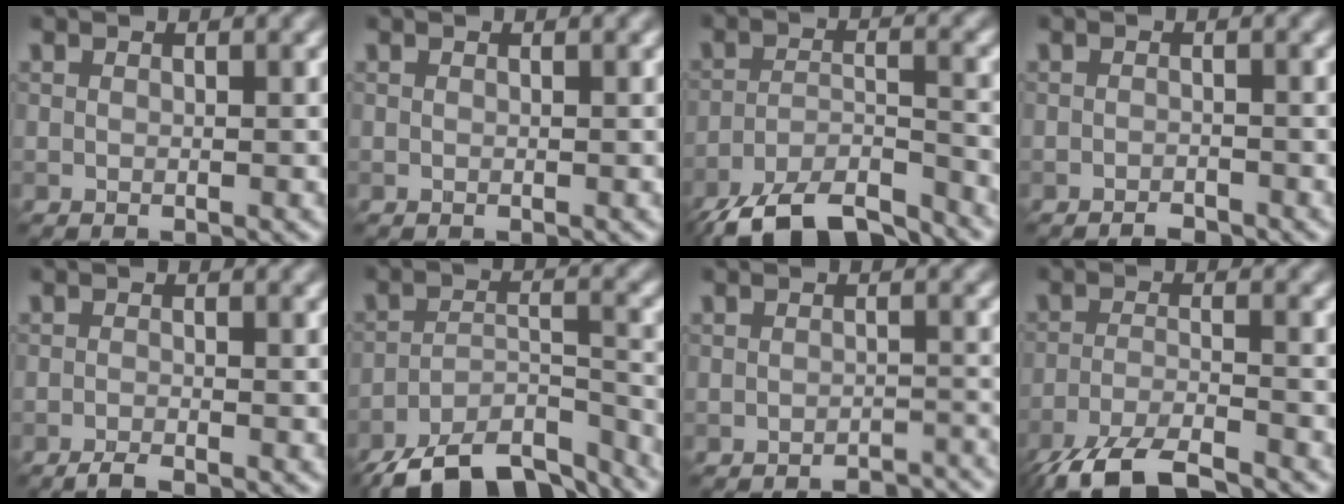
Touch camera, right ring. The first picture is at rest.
{"total": 0.0}
{"total": 9.5, "force": [-8.2, 2.0, 4.3], "torque": [-0.082, -0.005, -0.143]}
{"total": 1.1, "force": [-1.0, 0.0, 0.2], "torque": [-0.003, 0.006, -0.018]}
{"total": 1.3, "force": [-1.2, -0.1, 0.6], "torque": [-0.017, 0.004, -0.026]}
{"total": 11.1, "force": [-9.6, 3.0, 4.8], "torque": [-0.094, 0.000, -0.149]}
{"total": 2.3, "force": [-2.3, 0.4, 0.3], "torque": [0.004, 0.006, -0.031]}
{"total": 7.4, "force": [-6.1, 1.2, 4.0], "torque": [-0.085, -0.009, -0.117]}